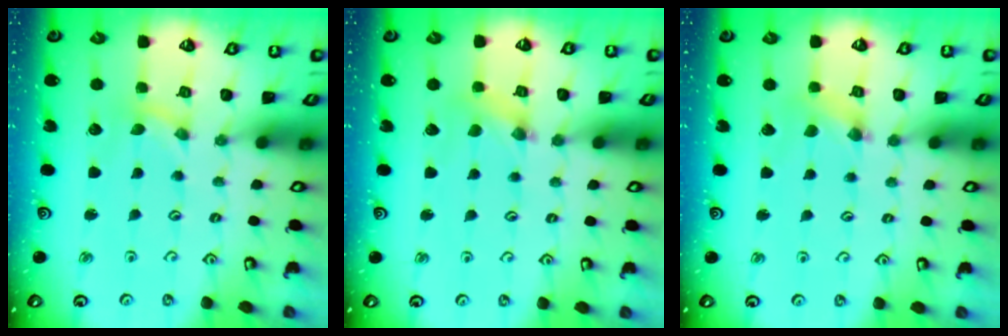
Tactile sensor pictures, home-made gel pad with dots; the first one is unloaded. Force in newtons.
{"total": 1.3, "press": 1.2, "slide": 0.2}
{"total": 0.9, "press": 0.8, "slide": 0.3}